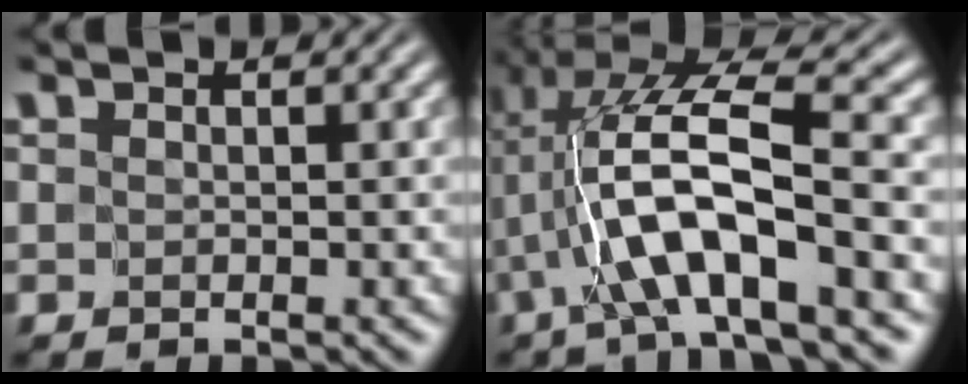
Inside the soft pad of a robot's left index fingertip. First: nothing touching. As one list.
[{"total": 8.7, "force": [-2.1, 2.3, 8.2], "torque": [-0.156, 0.019, -0.039]}]